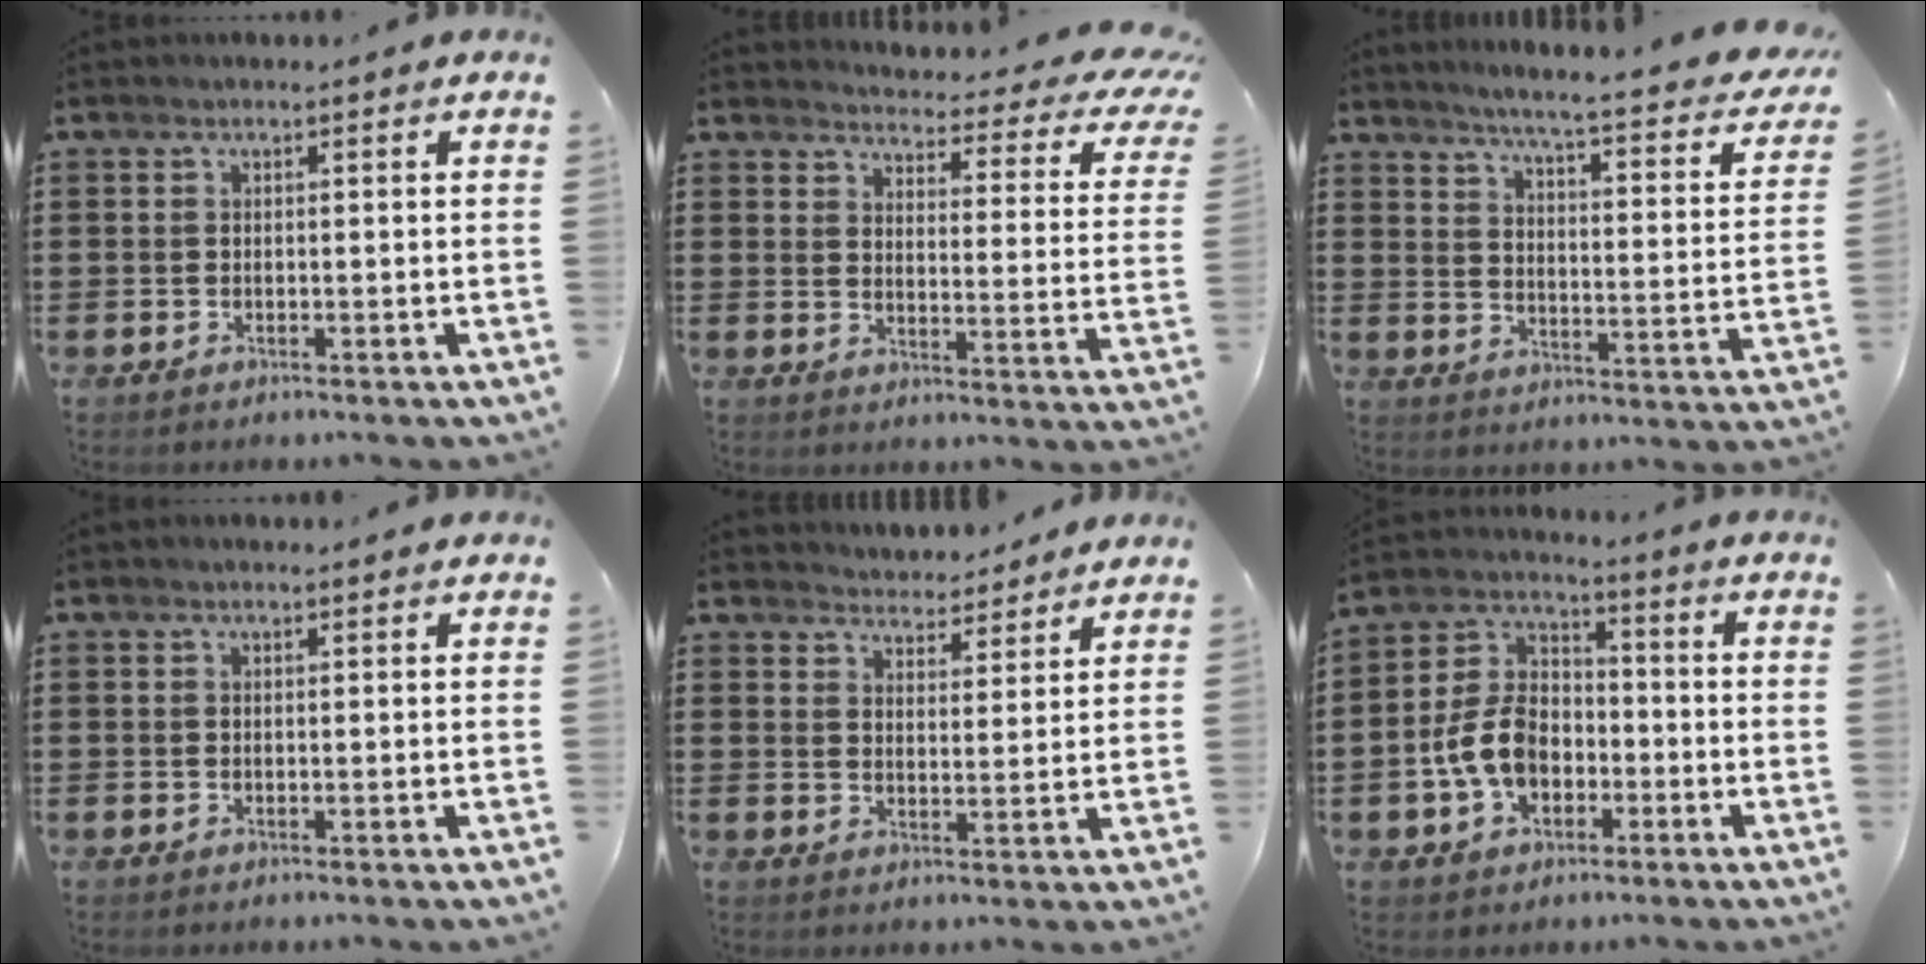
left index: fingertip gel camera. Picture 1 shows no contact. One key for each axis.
{"total": 3.7, "fx": 3.3, "fy": 0.5, "fz": 1.8, "tx": -0.038, "ty": -0.034, "tz": 0.046}
{"total": 4.7, "fx": 3.9, "fy": -0.7, "fz": 2.6, "tx": -0.062, "ty": -0.043, "tz": 0.053}
{"total": 0.0}
{"total": 4.0, "fx": 4.0, "fy": 0.4, "fz": -0.2, "tx": -0.011, "ty": -0.018, "tz": 0.072}
{"total": 9.4, "fx": -2.7, "fy": 6.6, "fz": 6.1, "tx": -0.158, "ty": 0.012, "tz": -0.057}